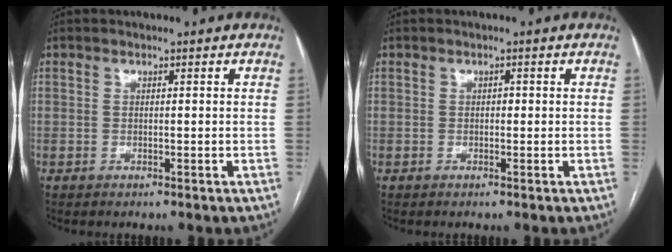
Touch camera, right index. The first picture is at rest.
{"total": 0.6, "force": [0.0, 0.5, 0.4], "torque": [-0.005, 0.005, -0.003]}